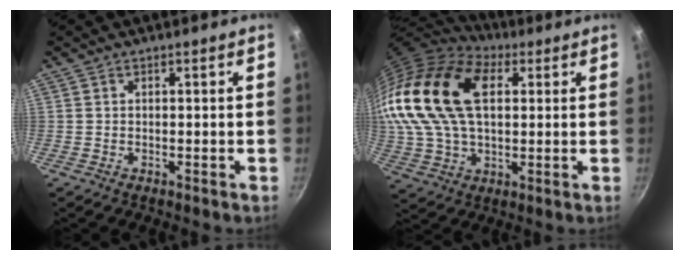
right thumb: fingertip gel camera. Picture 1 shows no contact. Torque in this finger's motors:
{"motor_torque": [-0.43, 3.14, 1.76, -1.01, 0.74]}